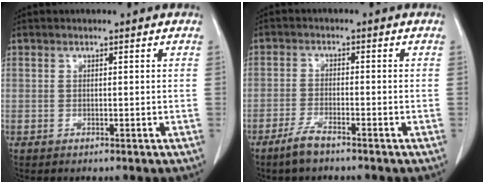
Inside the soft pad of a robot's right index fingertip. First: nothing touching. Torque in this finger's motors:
{"motor_torque": [0.03, 0.01, 0.05, 0.01]}